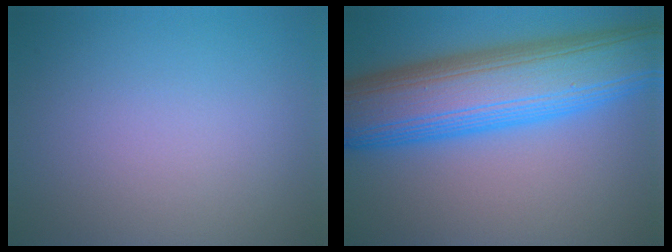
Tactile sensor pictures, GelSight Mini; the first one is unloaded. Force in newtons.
{"total": 12.2, "press": 12.2, "slide": 0.2}